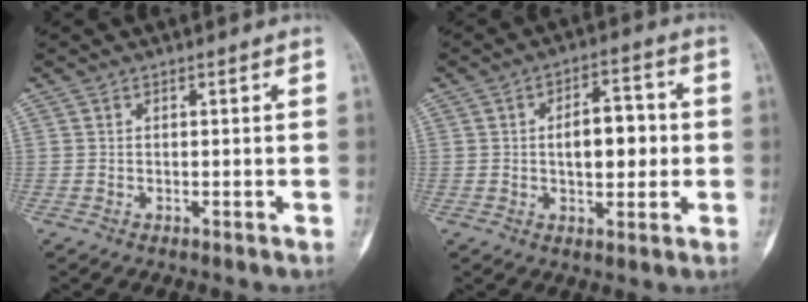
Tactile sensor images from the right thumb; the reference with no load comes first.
{"total": 9.0, "force": [0.2, 4.7, 7.7], "torque": [-0.091, 0.015, 0.001]}